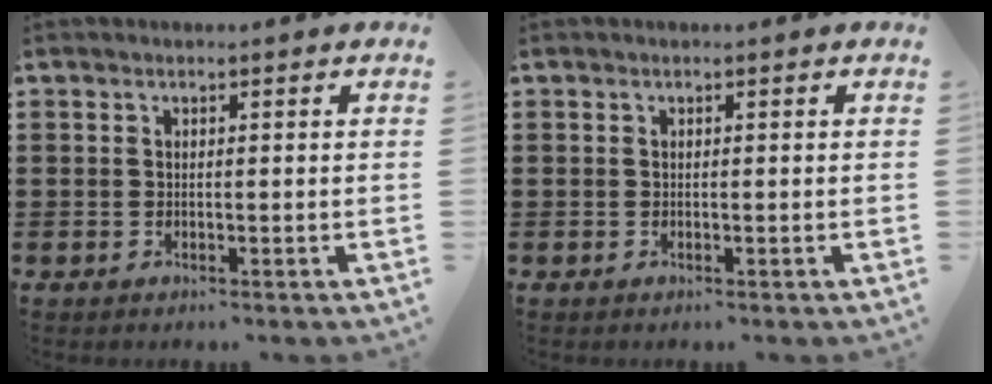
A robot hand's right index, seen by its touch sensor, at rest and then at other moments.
{"total": 0.0}